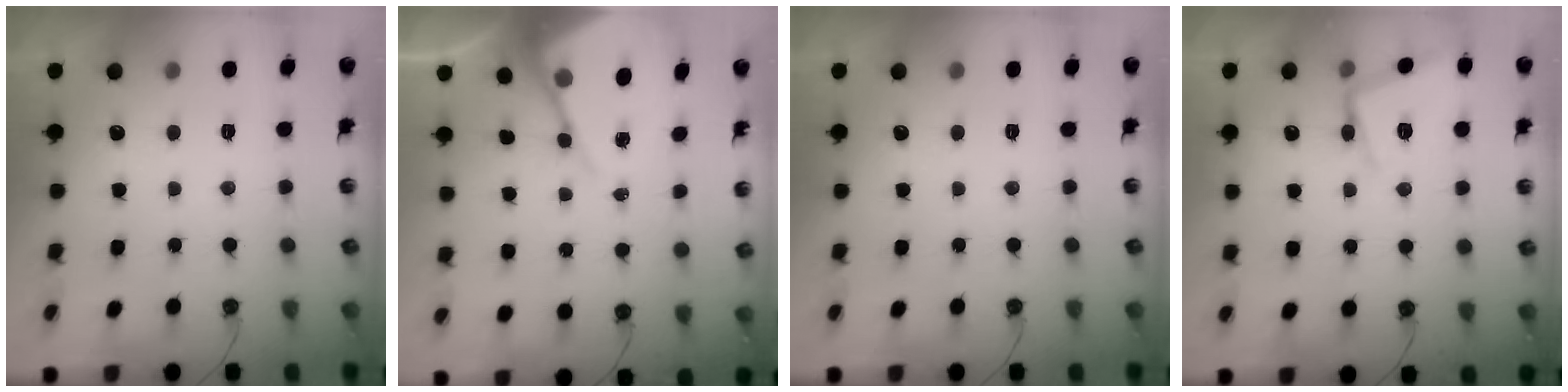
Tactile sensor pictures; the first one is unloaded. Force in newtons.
{"total": 9.9, "press": 9.9, "slide": 0.9}
{"total": 0.0}
{"total": 12.2, "press": 12.1, "slide": 1.0}